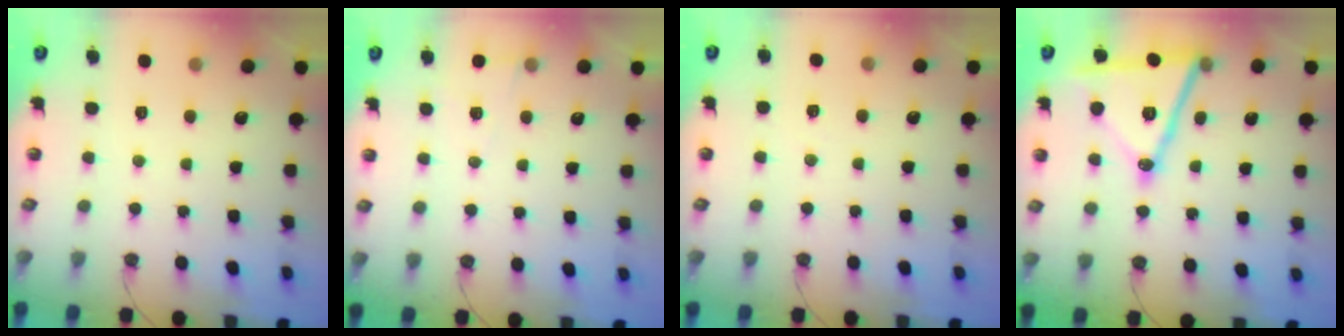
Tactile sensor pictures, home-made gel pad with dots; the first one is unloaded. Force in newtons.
{"total": 4.9, "press": 3.8, "slide": 3.2}
{"total": 2.4, "press": 2.2, "slide": 1.1}
{"total": 18.1, "press": 17.8, "slide": 3.7}